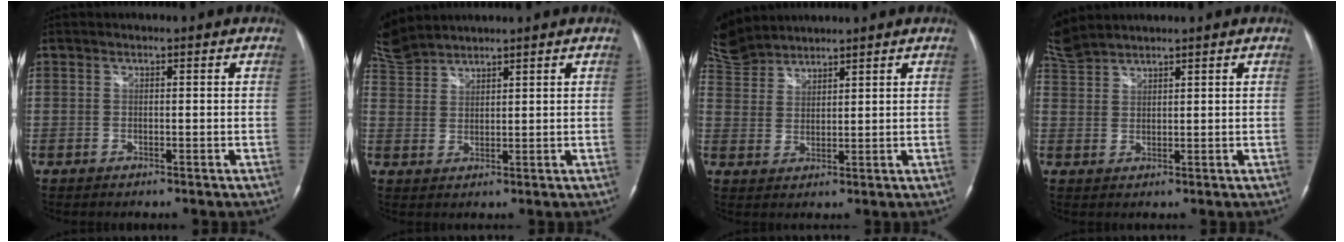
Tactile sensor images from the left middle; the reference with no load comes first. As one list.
[{"total": 7.3, "force": [7.1, 1.4, 1.2], "torque": [-0.043, 0.017, 0.151]}, {"total": 8.3, "force": [8.0, 2.1, 1.2], "torque": [-0.039, 0.017, 0.167]}, {"total": 6.0, "force": [5.8, 0.8, 1.2], "torque": [-0.042, 0.018, 0.124]}]